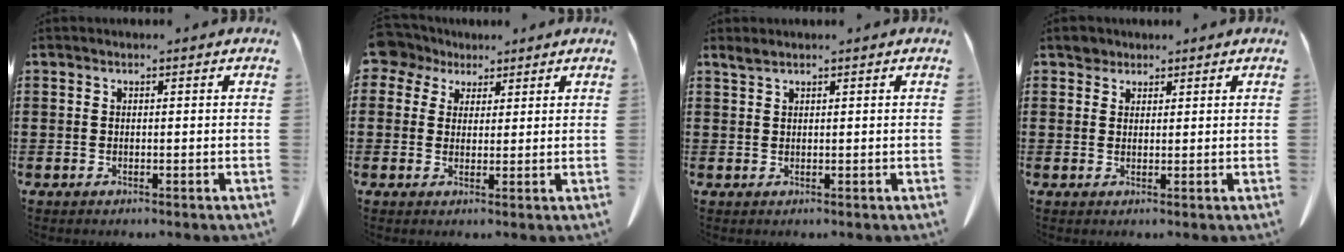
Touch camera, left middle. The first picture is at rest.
{"total": 4.7, "force": [3.1, 3.3, 1.2], "torque": [-0.035, 0.008, 0.056]}
{"total": 1.2, "force": [1.0, 0.1, 0.6], "torque": [-0.015, 0.000, 0.018]}
{"total": 2.1, "force": [1.7, 1.2, 0.2], "torque": [-0.001, 0.002, 0.033]}